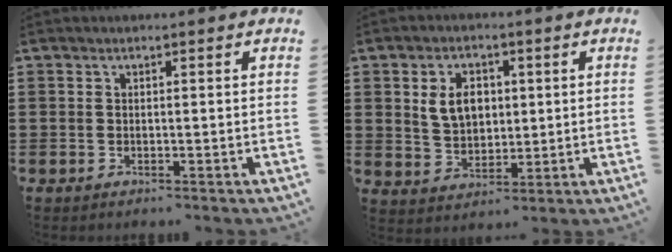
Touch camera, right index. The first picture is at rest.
{"total": 5.8, "force": [1.3, 4.2, 3.8], "torque": [-0.080, 0.012, 0.020]}